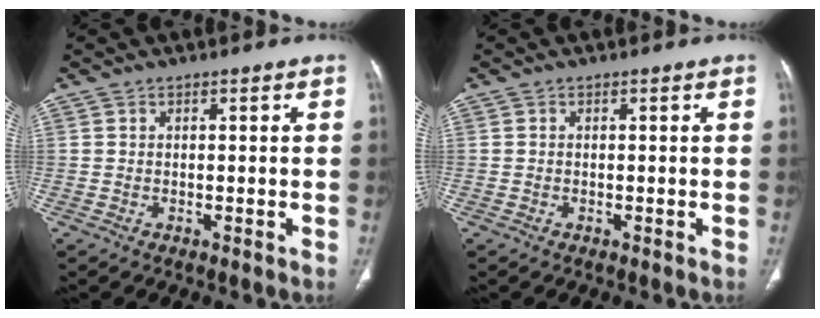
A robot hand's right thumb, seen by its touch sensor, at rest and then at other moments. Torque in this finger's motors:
{"motor_torque": [-0.07, -0.24, -0.35, 0.24, -0.03]}